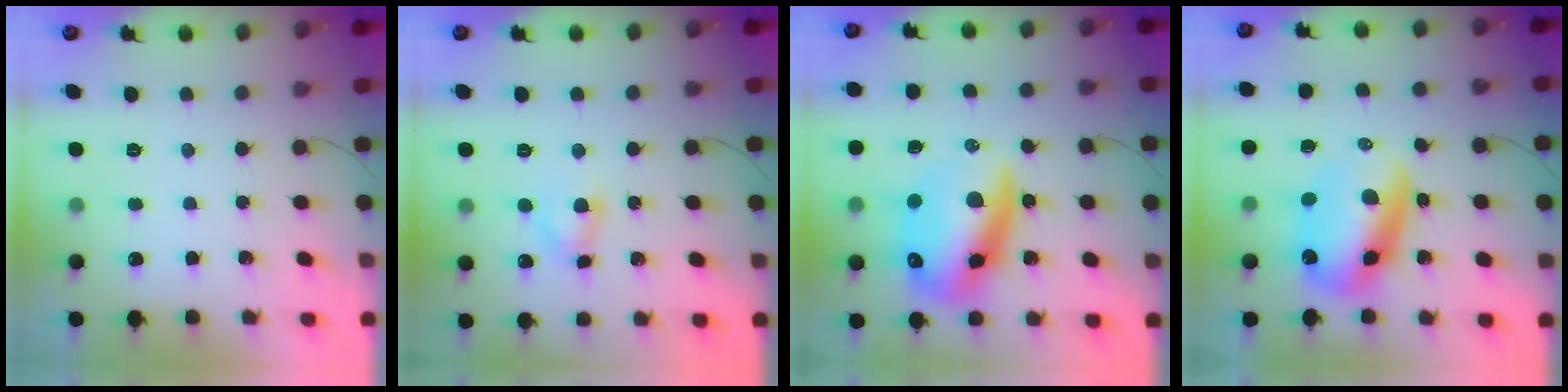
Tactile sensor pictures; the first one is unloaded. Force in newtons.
{"total": 3.4, "press": 3.1, "slide": 1.2}
{"total": 20.5, "press": 19.9, "slide": 5.3}
{"total": 11.2, "press": 10.9, "slide": 2.6}